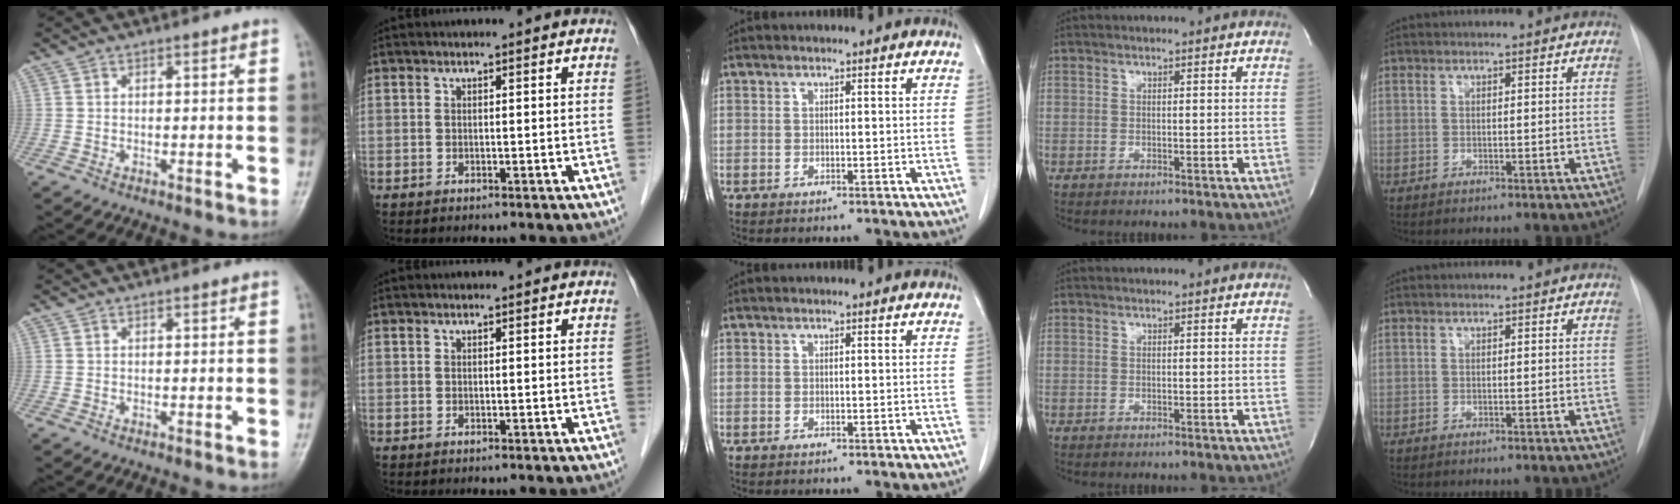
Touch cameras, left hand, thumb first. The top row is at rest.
{}